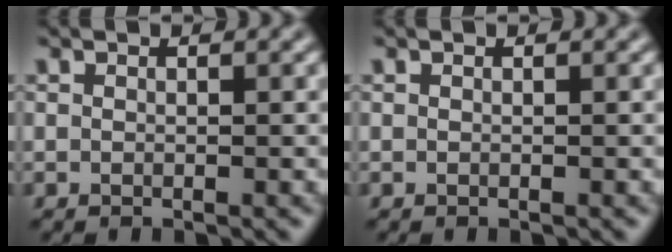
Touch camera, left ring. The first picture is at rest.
{"total": 0.0}